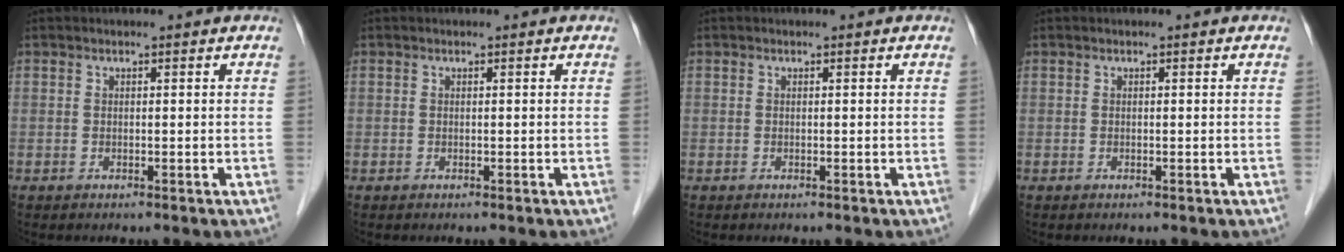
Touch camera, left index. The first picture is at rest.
{"total": 0.0}
{"total": 0.0}
{"total": 0.0}